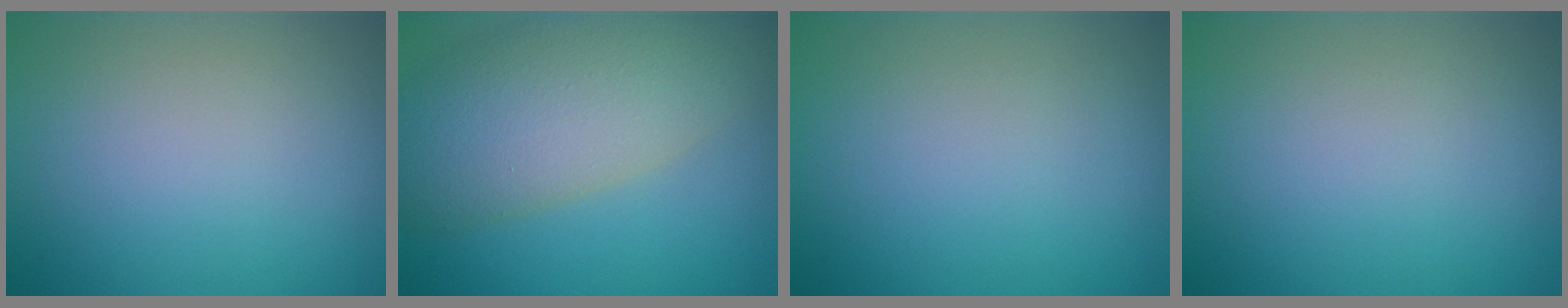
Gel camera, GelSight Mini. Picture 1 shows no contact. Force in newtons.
{"total": 9.9, "press": 9.8, "slide": 1.0}
{"total": 0.0}
{"total": 0.0}